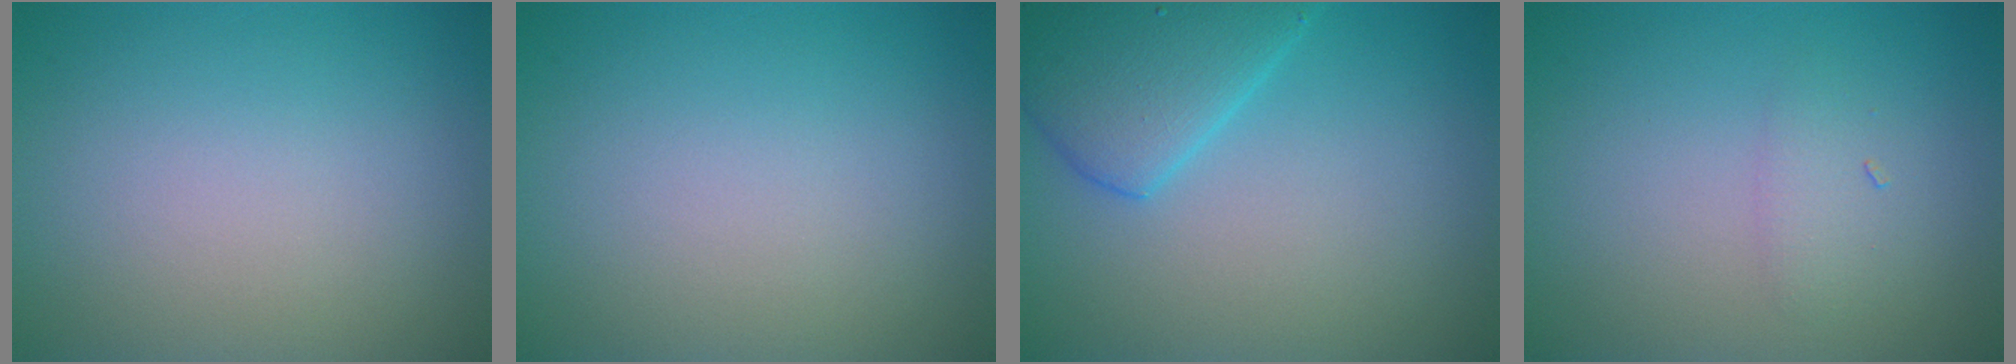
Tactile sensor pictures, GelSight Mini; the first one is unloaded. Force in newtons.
{"total": 0.0}
{"total": 5.0, "press": 5.0, "slide": 0.3}
{"total": 1.3, "press": 1.3, "slide": 0.1}